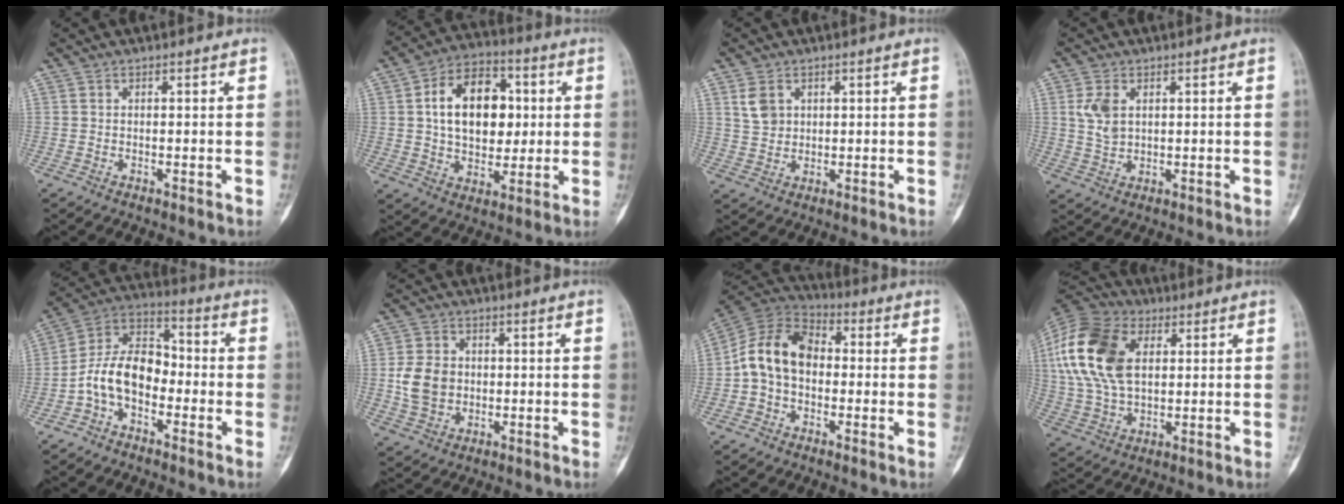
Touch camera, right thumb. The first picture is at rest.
{"total": 16.5, "force": [2.7, 11.0, 12.0], "torque": [-0.151, 0.009, 0.042]}
{"total": 4.5, "force": [1.9, 3.3, 2.3], "torque": [-0.032, -0.005, 0.045]}
{"total": 5.1, "force": [1.6, 3.2, 3.7], "torque": [-0.071, -0.004, 0.038]}
{"total": 11.9, "force": [-3.5, 7.7, 8.3], "torque": [-0.134, 0.057, -0.080]}
{"total": 8.1, "force": [-0.2, 6.6, 4.7], "torque": [-0.071, 0.004, -0.002]}
{"total": 12.6, "force": [-0.6, 9.1, 8.7], "torque": [-0.143, 0.038, -0.026]}
{"total": 20.0, "force": [4.6, 12.7, 14.7], "torque": [-0.301, 0.004, 0.081]}